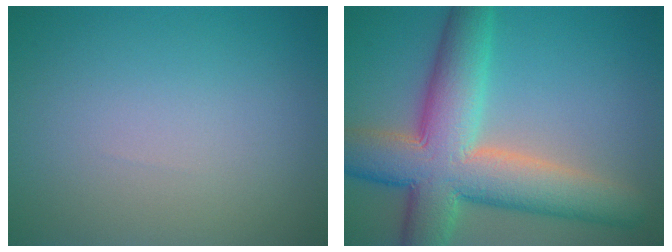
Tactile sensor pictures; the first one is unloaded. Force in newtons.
{"total": 11.0, "press": 11.0, "slide": 0.5}